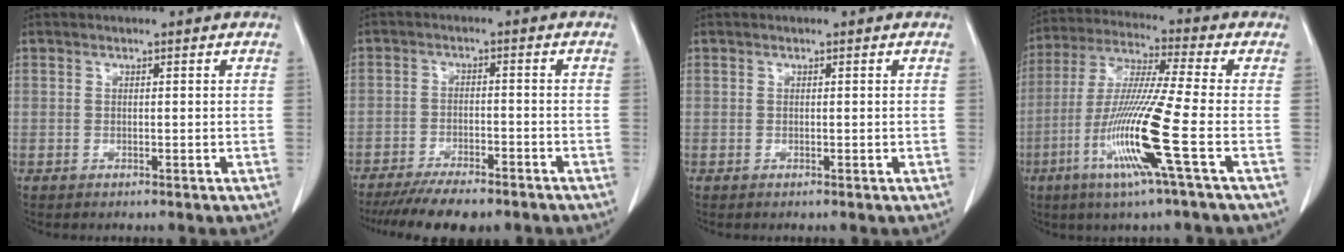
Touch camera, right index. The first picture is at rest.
{"total": 10.3, "force": [-8.4, 2.6, 5.2], "torque": [-0.074, -0.012, -0.129]}
{"total": 0.0}
{"total": 14.5, "force": [-5.0, -1.6, 13.5], "torque": [-0.275, -0.024, -0.103]}